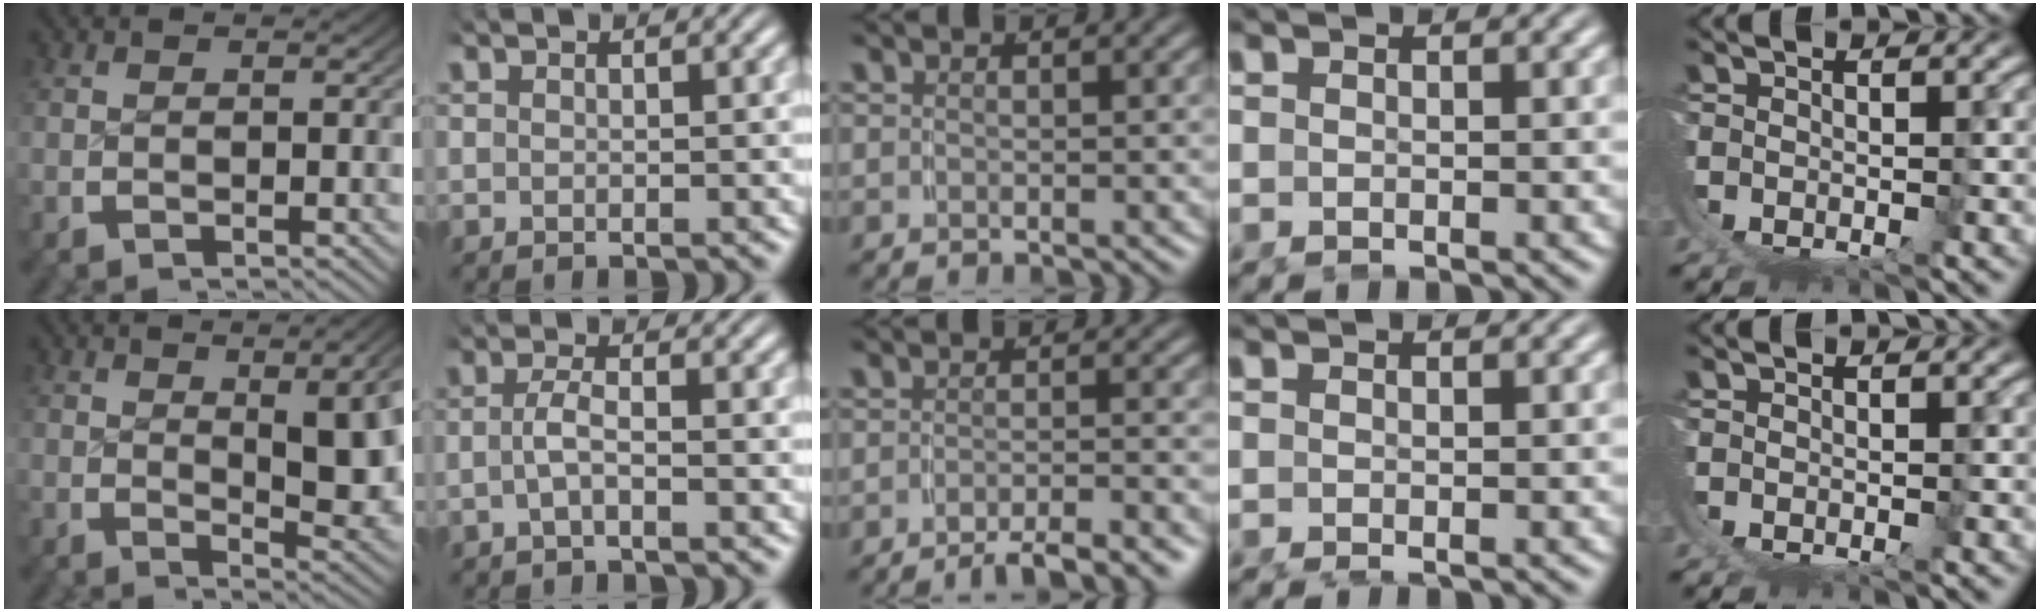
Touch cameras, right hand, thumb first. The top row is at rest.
{"thumb": {"total": 7.4, "force": [0.5, 2.9, 6.8], "torque": [-0.086, -0.015, 0.020]}, "index": {"total": 2.0, "force": [-1.0, -0.1, 1.7], "torque": [-0.038, -0.003, -0.017]}, "middle": {"total": 4.0, "force": [-3.5, 0.3, 2.0], "torque": [-0.024, 0.002, -0.058]}, "ring": {"total": 0.6, "force": [-0.5, 0.1, 0.4], "torque": [-0.010, -0.003, -0.003]}}